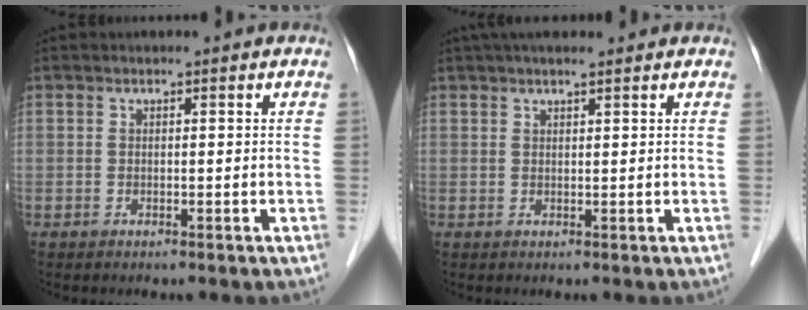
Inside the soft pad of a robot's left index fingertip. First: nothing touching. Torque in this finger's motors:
{"motor_torque": [1.03, -1.07, 0.12, 0.08]}